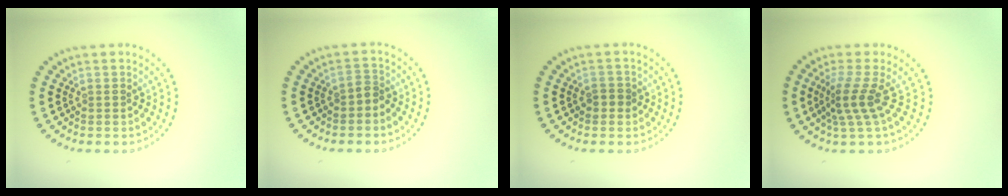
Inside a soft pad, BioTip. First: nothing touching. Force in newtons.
{"total": 1.2, "press": 0.9, "slide": 0.8}
{"total": 1.2, "press": 1.1, "slide": 0.4}
{"total": 2.9, "press": 1.9, "slide": 2.1}